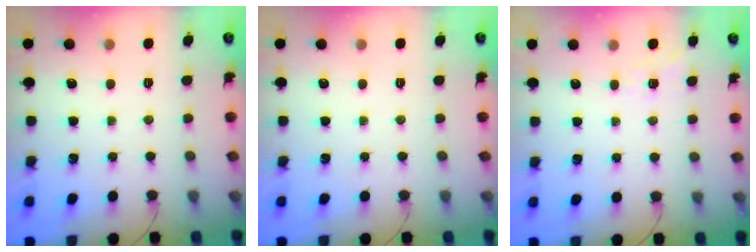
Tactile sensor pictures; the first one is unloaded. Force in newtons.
{"total": 0.0}
{"total": 5.8, "press": 5.6, "slide": 1.6}